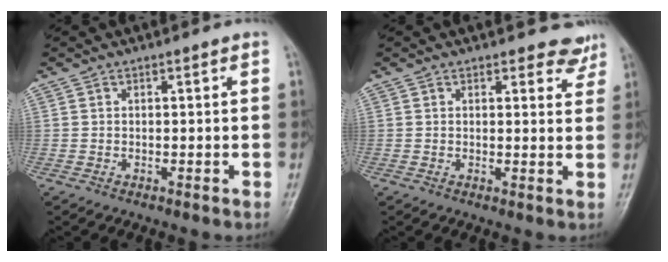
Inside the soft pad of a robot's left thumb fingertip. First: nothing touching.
{"total": 4.2, "force": [3.6, 1.9, 0.9], "torque": [0.016, -0.025, 0.030]}